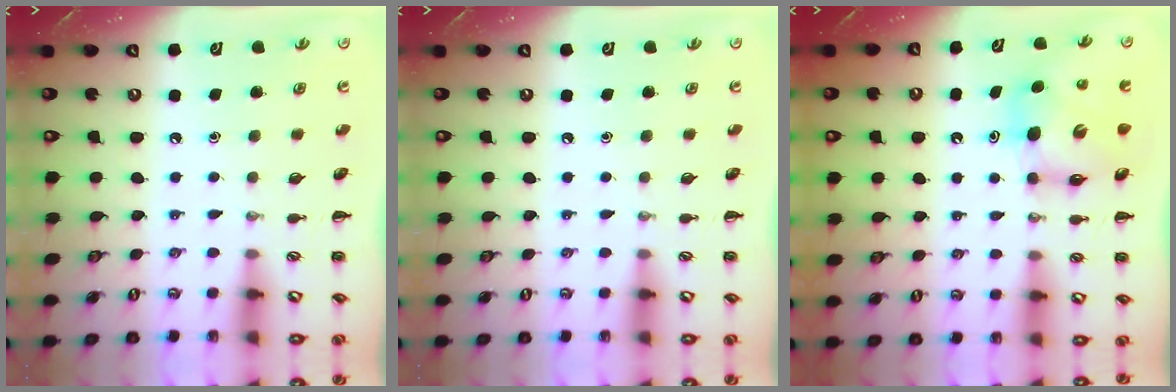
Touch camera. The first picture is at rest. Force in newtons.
{"total": 0.0}
{"total": 7.0, "press": 7.0, "slide": 0.5}